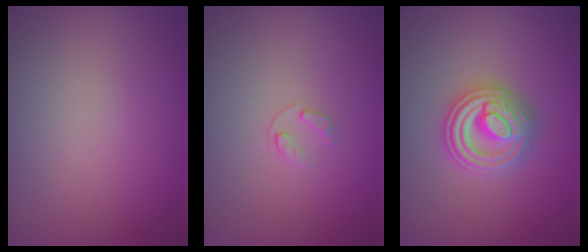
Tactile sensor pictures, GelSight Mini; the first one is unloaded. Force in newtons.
{"total": 0.8, "press": 0.5, "slide": 0.6}
{"total": 4.8, "press": 4.7, "slide": 0.6}